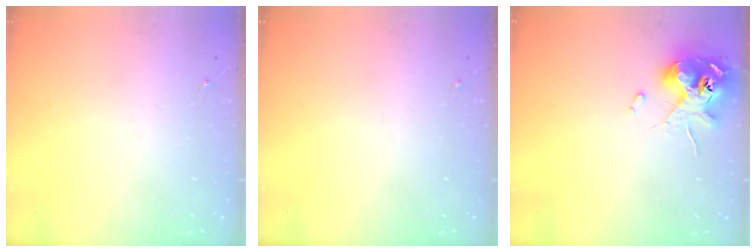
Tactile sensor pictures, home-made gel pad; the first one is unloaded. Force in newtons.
{"total": 0.0}
{"total": 11.6, "press": 11.4, "slide": 2.1}